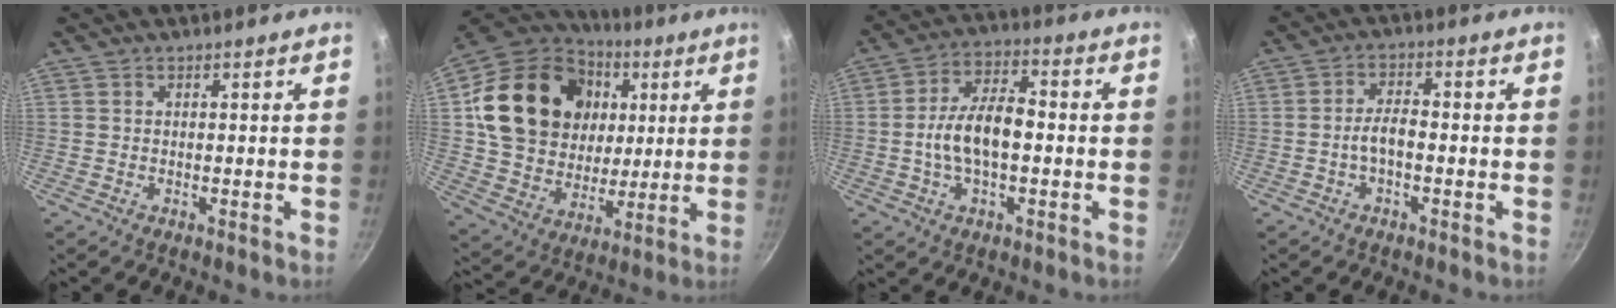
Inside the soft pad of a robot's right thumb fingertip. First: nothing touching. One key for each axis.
{"total": 25.3, "fx": 6.1, "fy": 19.9, "fz": 14.4, "tx": -0.238, "ty": 0.003, "tz": 0.114}
{"total": 11.1, "fx": -1.2, "fy": 5.7, "fz": 9.5, "tx": -0.158, "ty": 0.031, "tz": -0.027}
{"total": 4.3, "fx": -1.4, "fy": 1.9, "fz": 3.5, "tx": -0.064, "ty": 0.022, "tz": -0.029}